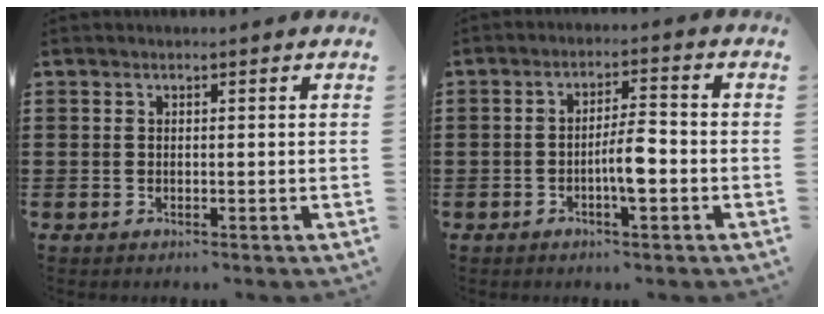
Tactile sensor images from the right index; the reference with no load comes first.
{"total": 5.4, "force": [-1.4, 0.8, 5.2], "torque": [-0.096, 0.000, -0.029]}